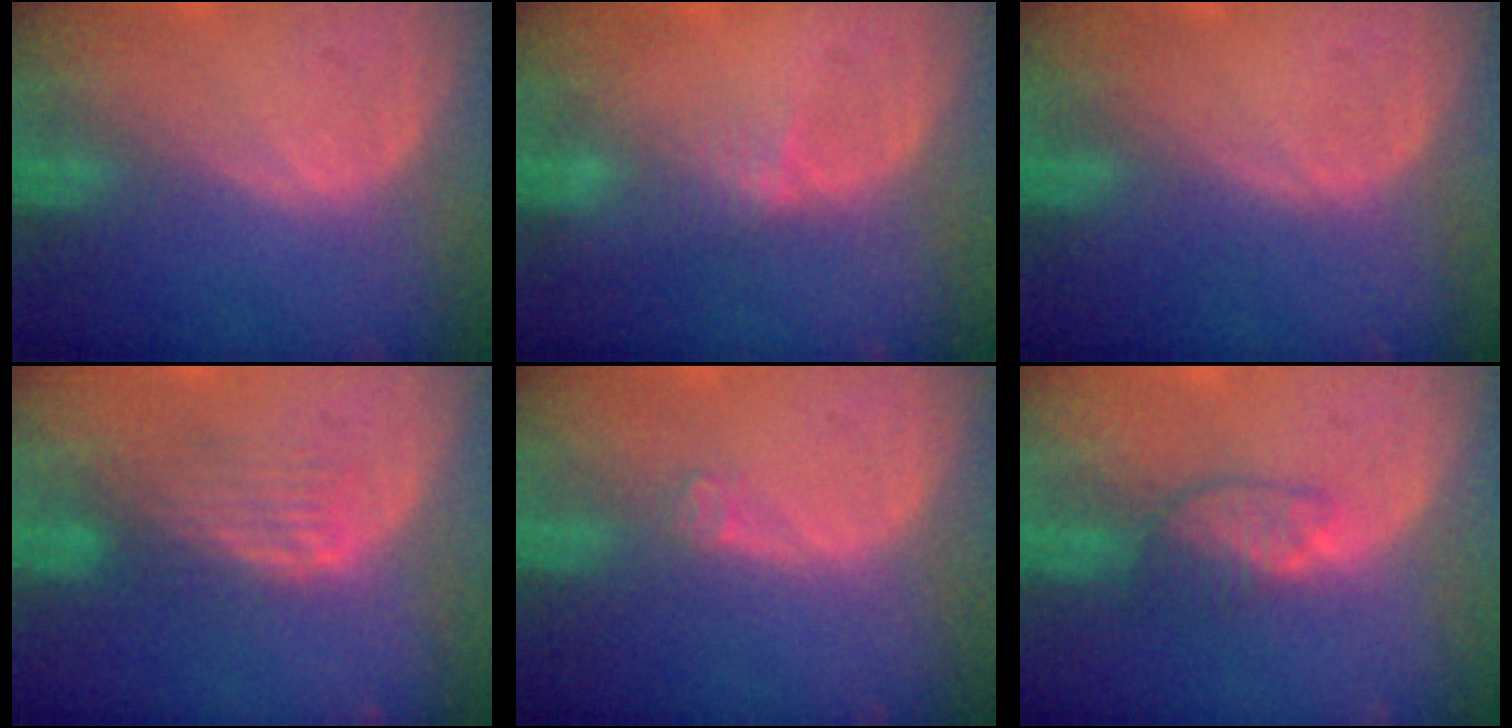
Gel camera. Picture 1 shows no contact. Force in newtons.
{"total": 1.8, "press": 1.5, "slide": 1.0}
{"total": 0.0}
{"total": 4.3, "press": 3.7, "slide": 2.2}
{"total": 1.5, "press": 1.2, "slide": 0.9}
{"total": 3.4, "press": 3.4, "slide": 0.3}